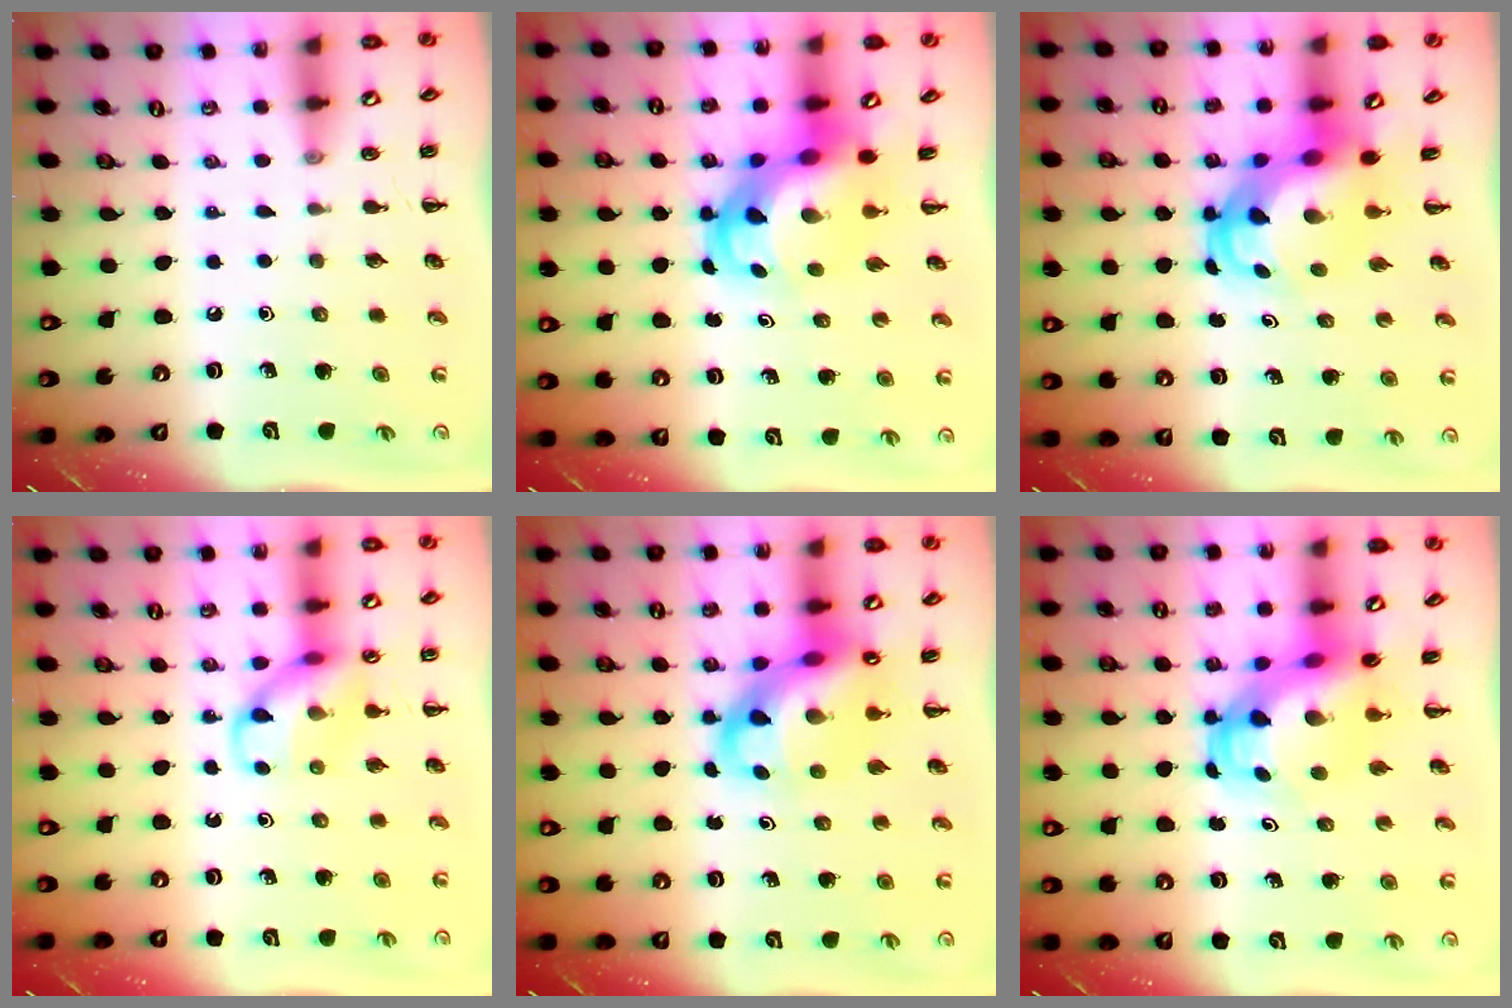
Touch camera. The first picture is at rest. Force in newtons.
{"total": 7.2, "press": 6.9, "slide": 2.1}
{"total": 6.9, "press": 6.7, "slide": 2.0}
{"total": 11.5, "press": 11.4, "slide": 1.3}
{"total": 11.2, "press": 10.8, "slide": 3.1}
{"total": 5.8, "press": 5.6, "slide": 1.6}